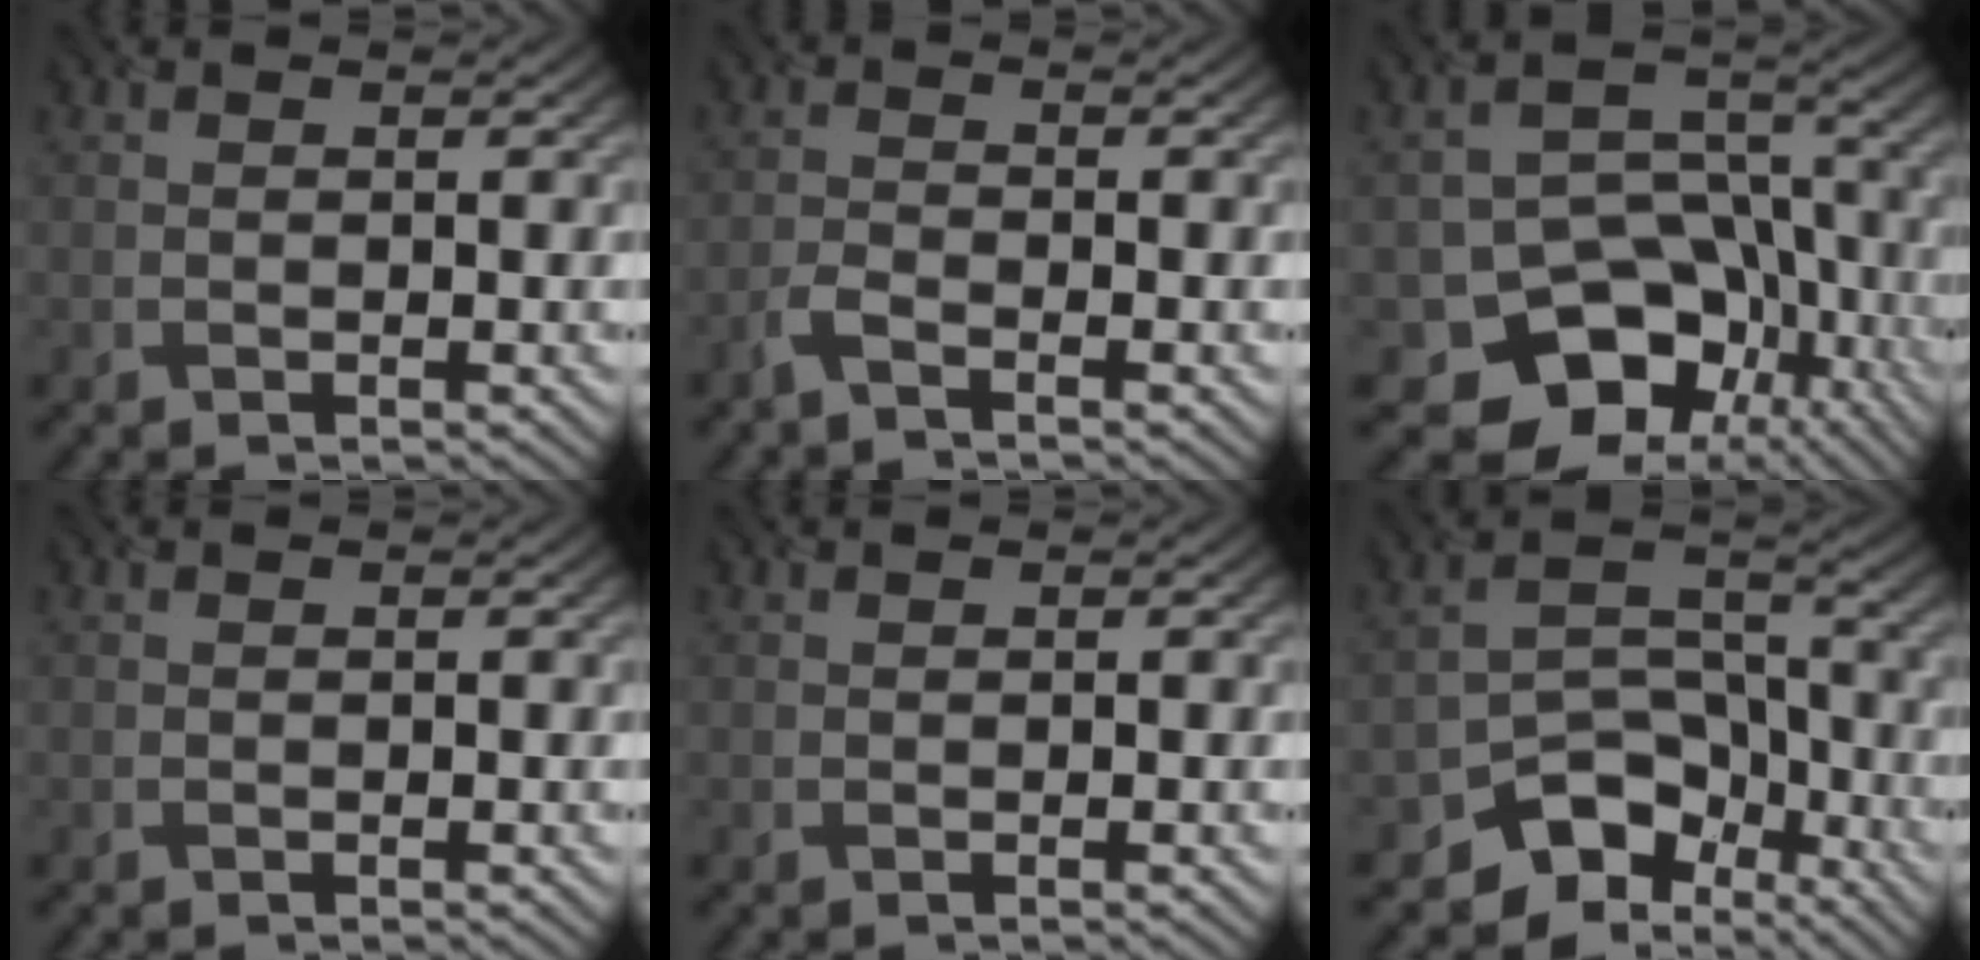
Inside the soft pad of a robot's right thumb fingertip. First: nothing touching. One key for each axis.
{"total": 2.2, "fx": -1.7, "fy": 0.3, "fz": 1.3, "tx": -0.031, "ty": -0.001, "tz": -0.043}
{"total": 12.9, "fx": -6.0, "fy": 9.3, "fz": 6.5, "tx": -0.105, "ty": -0.025, "tz": -0.094}
{"total": 0.0}
{"total": 0.0}
{"total": 9.7, "fx": -6.4, "fy": 5.9, "fz": 4.2, "tx": -0.057, "ty": -0.011, "tz": -0.118}